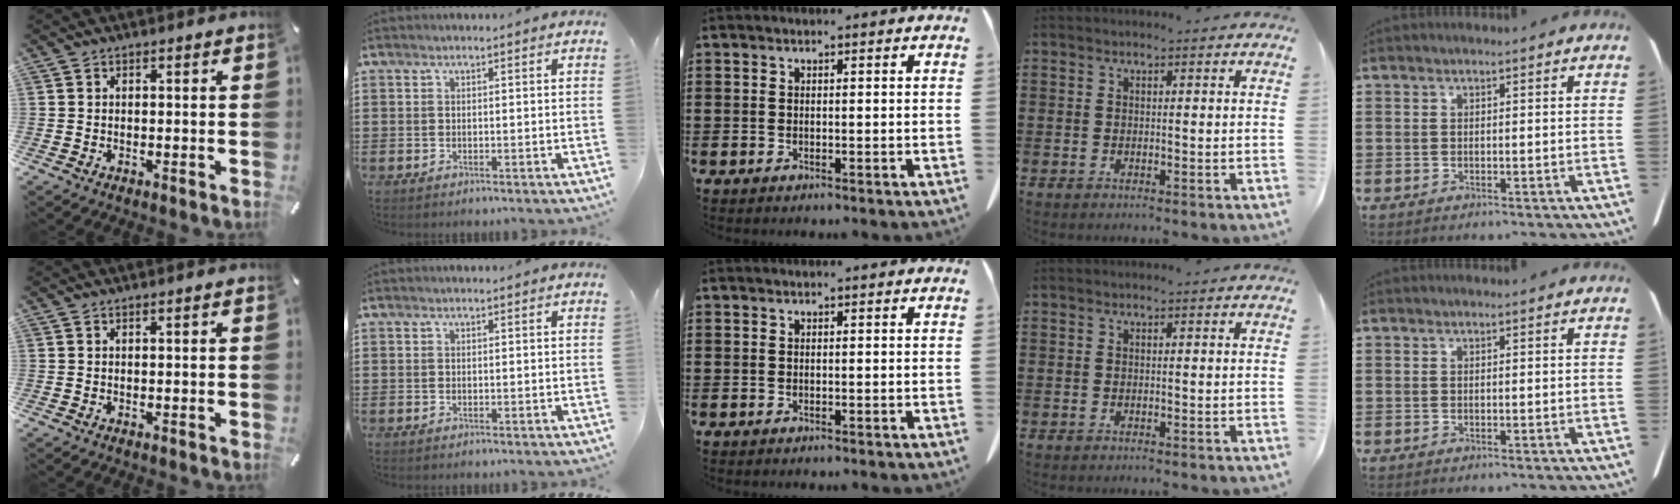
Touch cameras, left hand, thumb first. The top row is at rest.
{}